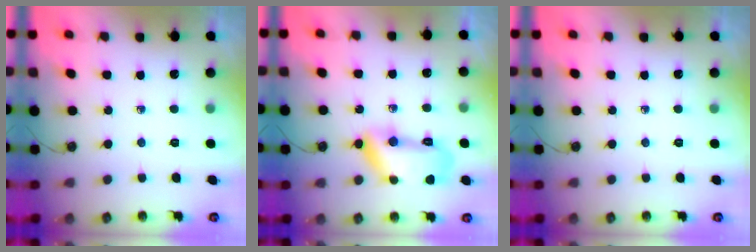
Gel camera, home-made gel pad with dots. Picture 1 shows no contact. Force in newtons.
{"total": 15.0, "press": 14.9, "slide": 1.7}
{"total": 0.0}